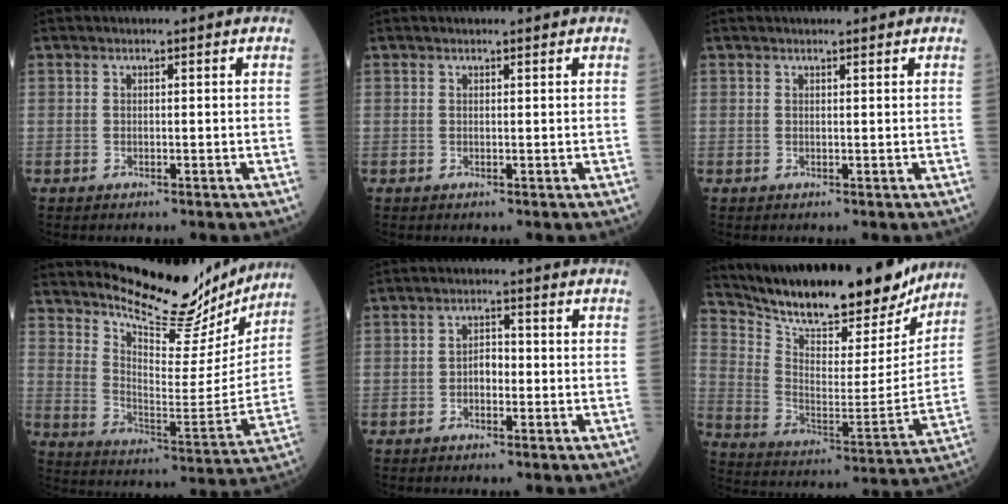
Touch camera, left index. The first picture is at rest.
{"total": 1.2, "force": [1.1, 0.1, 0.3], "torque": [0.000, 0.008, 0.016]}
{"total": 1.7, "force": [1.6, 0.1, 0.5], "torque": [-0.002, 0.010, 0.022]}
{"total": 20.2, "force": [18.6, 4.1, 6.7], "torque": [-0.103, -0.046, 0.266]}
{"total": 2.4, "force": [-0.6, 1.3, 1.8], "torque": [-0.020, 0.008, -0.014]}
{"total": 23.8, "force": [20.8, 5.6, 10.0], "torque": [-0.168, -0.021, 0.311]}